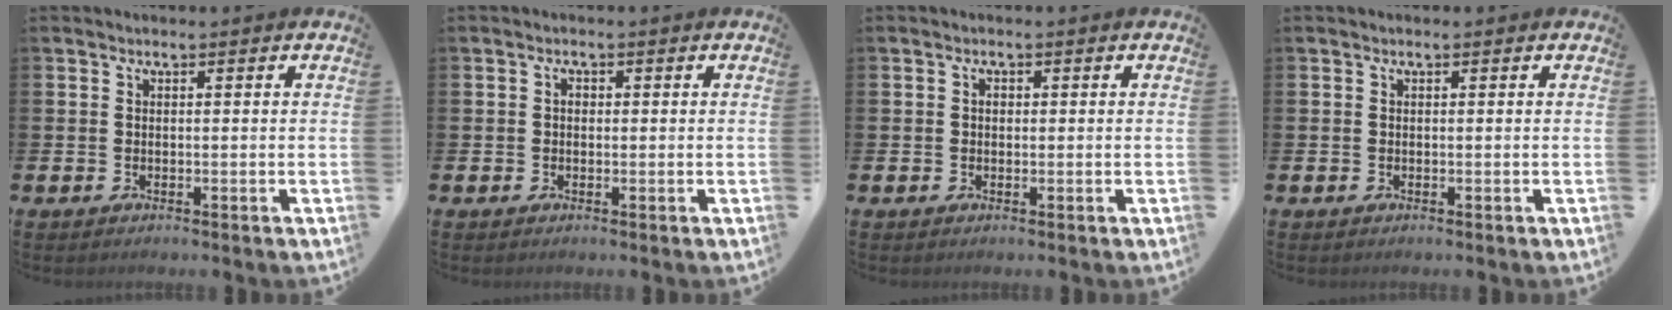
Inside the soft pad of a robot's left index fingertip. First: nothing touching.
{"total": 1.1, "force": [-0.1, 0.8, 0.6], "torque": [-0.003, 0.003, -0.004]}
{"total": 0.8, "force": [0.0, 0.7, 0.5], "torque": [0.000, 0.003, -0.003]}
{"total": 0.0}